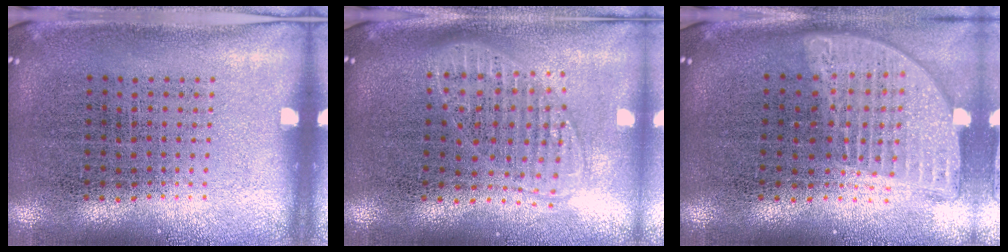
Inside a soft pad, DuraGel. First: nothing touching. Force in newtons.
{"total": 1.8, "press": 1.5, "slide": 1.0}
{"total": 1.9, "press": 1.6, "slide": 1.1}